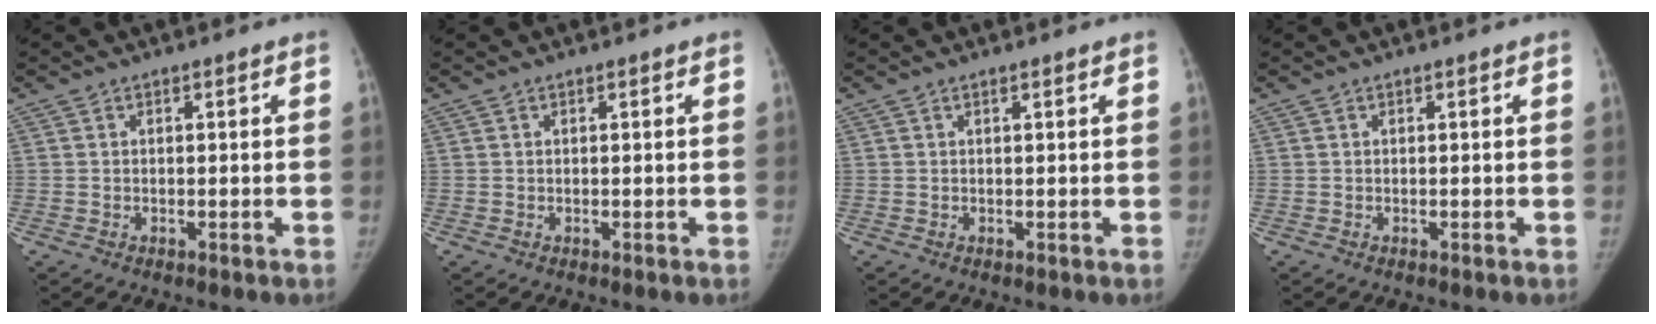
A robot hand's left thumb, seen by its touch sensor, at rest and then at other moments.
{"total": 0.0}
{"total": 0.5, "force": [0.4, -0.1, 0.3], "torque": [-0.008, -0.003, 0.013]}
{"total": 0.0}